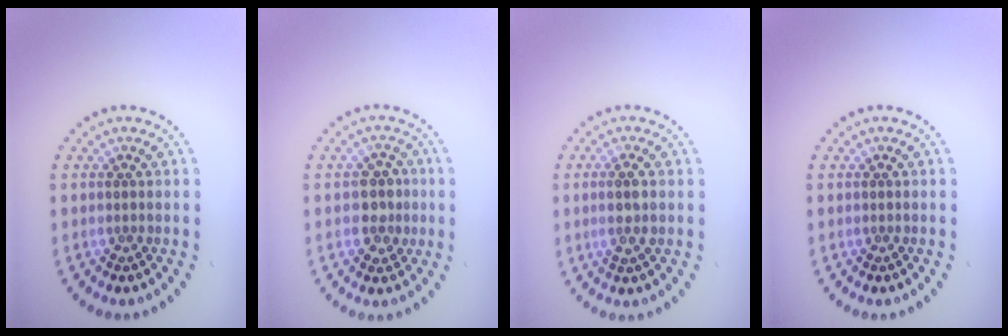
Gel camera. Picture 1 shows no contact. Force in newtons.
{"total": 2.6, "press": 2.5, "slide": 0.7}
{"total": 1.7, "press": 1.5, "slide": 0.8}
{"total": 0.0}